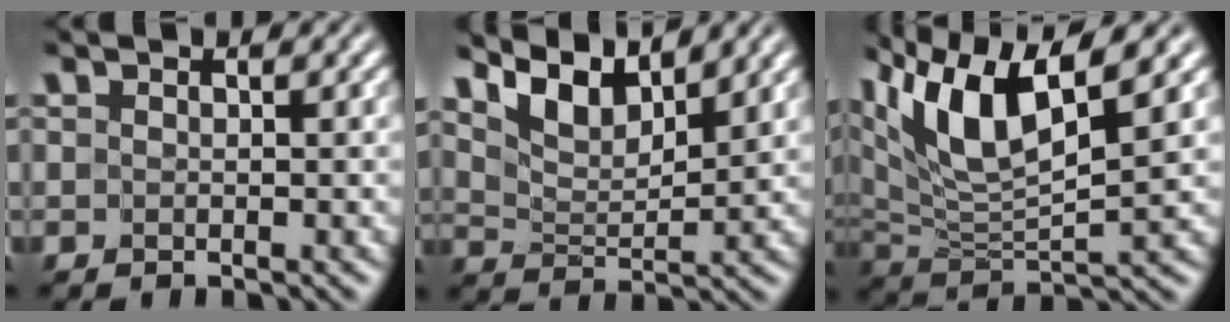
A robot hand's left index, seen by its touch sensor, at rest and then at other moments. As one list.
[{"total": 5.5, "force": [4.7, 1.4, 2.5], "torque": [-0.061, 0.005, 0.083]}, {"total": 9.2, "force": [4.8, 2.5, 7.4], "torque": [-0.157, 0.006, 0.092]}]